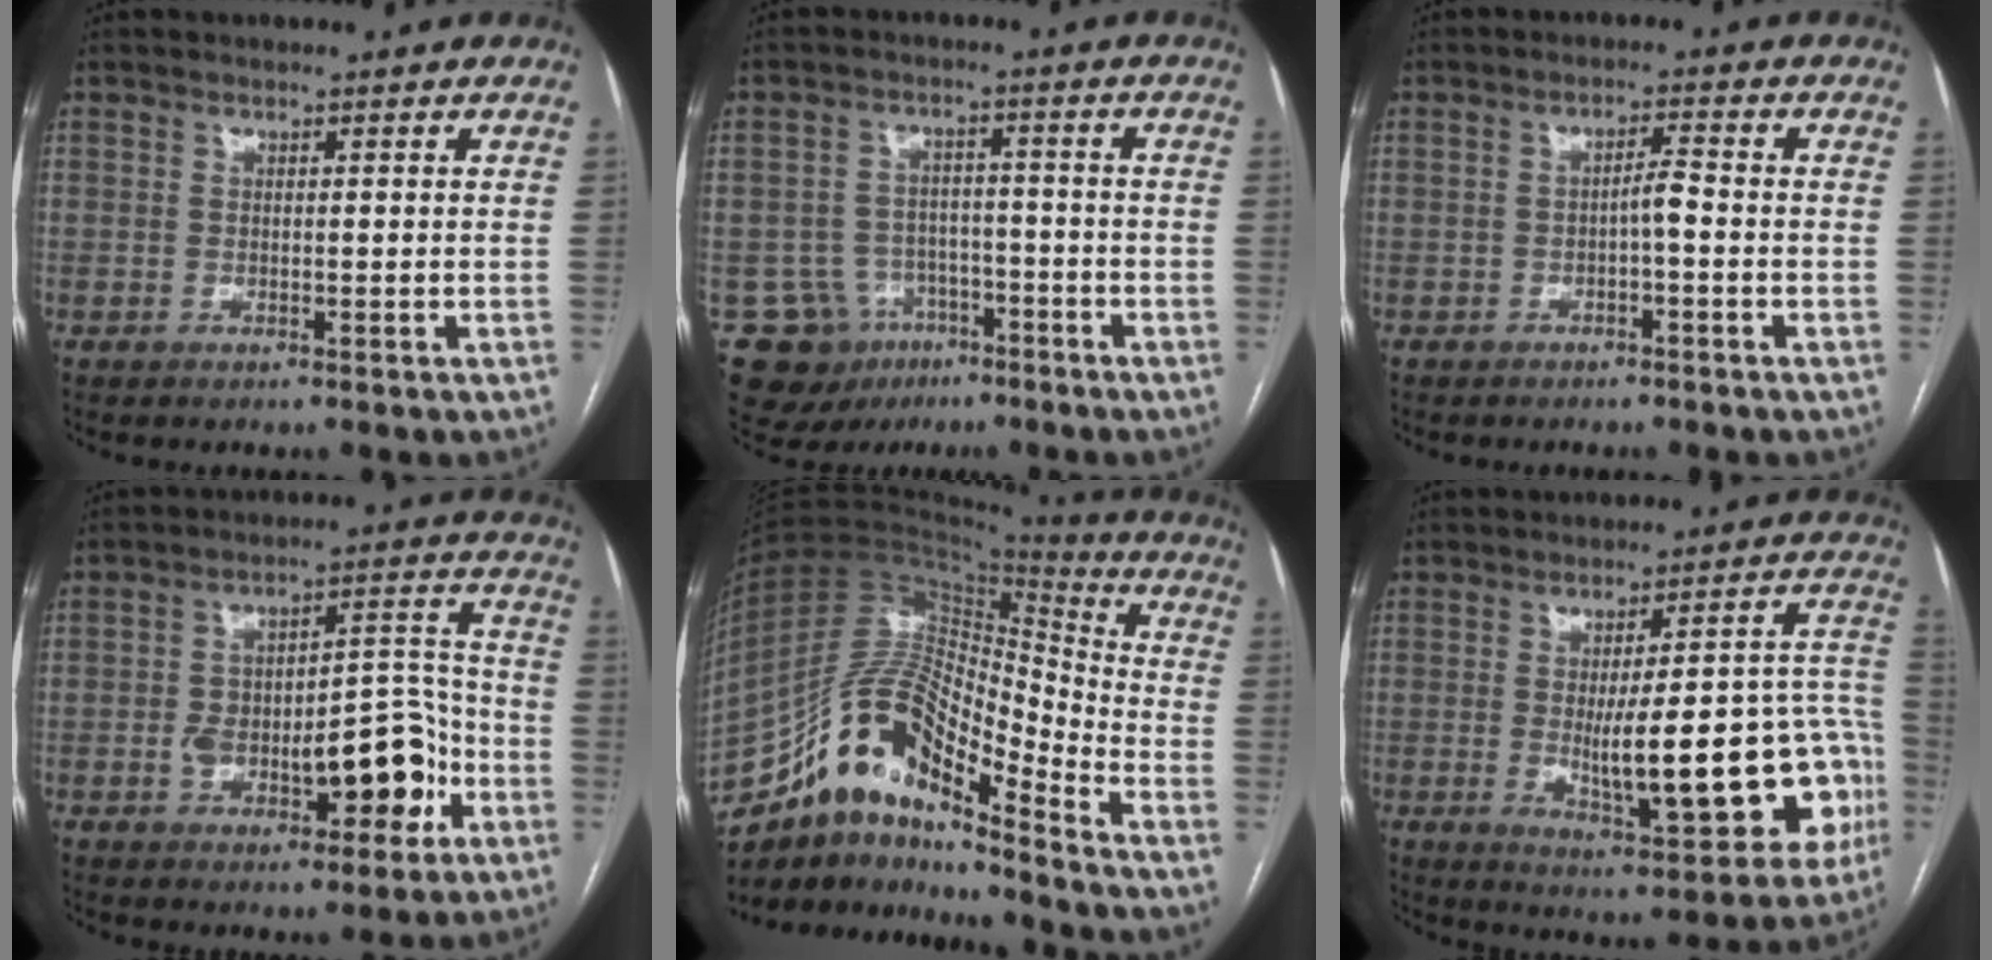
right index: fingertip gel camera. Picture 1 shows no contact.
{"total": 10.6, "force": [-5.6, 8.8, 2.2], "torque": [-0.045, 0.027, -0.075]}
{"total": 2.4, "force": [-0.8, 0.3, 2.2], "torque": [-0.034, 0.005, -0.014]}
{"total": 14.9, "force": [-4.5, 6.2, 12.8], "torque": [-0.184, 0.036, -0.055]}
{"total": 16.4, "force": [-11.4, 4.7, 10.9], "torque": [-0.193, 0.040, -0.198]}
{"total": 20.7, "force": [-3.9, 5.1, 19.7], "torque": [-0.198, 0.028, -0.032]}